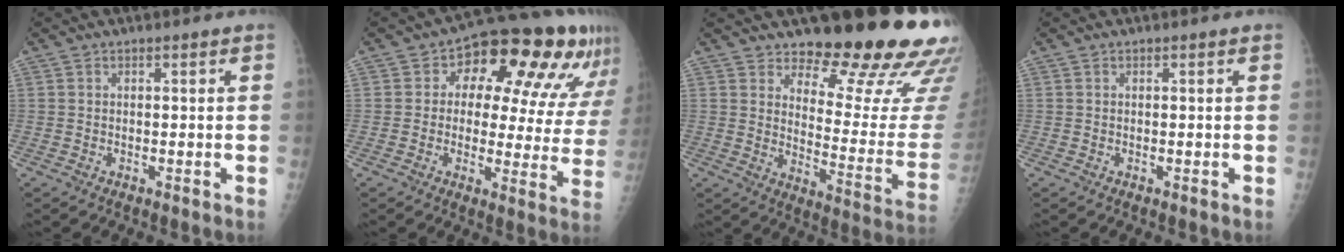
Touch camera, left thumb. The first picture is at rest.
{"total": 19.6, "force": [8.5, 10.0, 14.6], "torque": [-0.142, 0.004, 0.107]}
{"total": 20.4, "force": [16.4, 6.1, 10.6], "torque": [-0.092, -0.142, 0.209]}
{"total": 0.0}